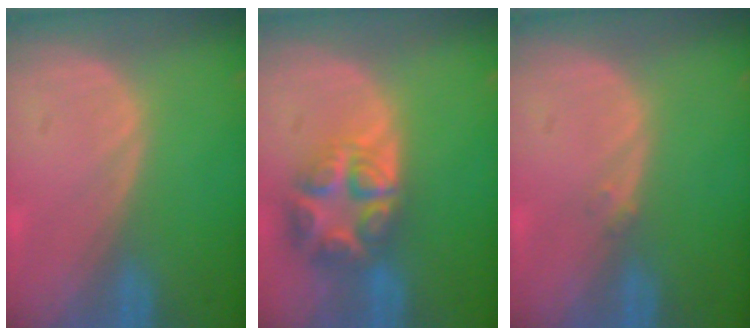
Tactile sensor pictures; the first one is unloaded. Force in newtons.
{"total": 8.2, "press": 7.2, "slide": 3.9}
{"total": 0.8, "press": 0.7, "slide": 0.4}